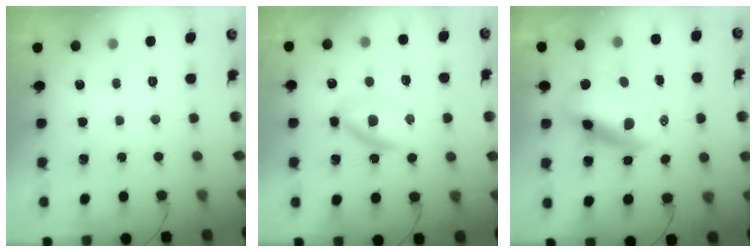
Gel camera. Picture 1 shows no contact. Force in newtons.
{"total": 5.1, "press": 5.1, "slide": 0.4}
{"total": 11.9, "press": 11.5, "slide": 3.2}